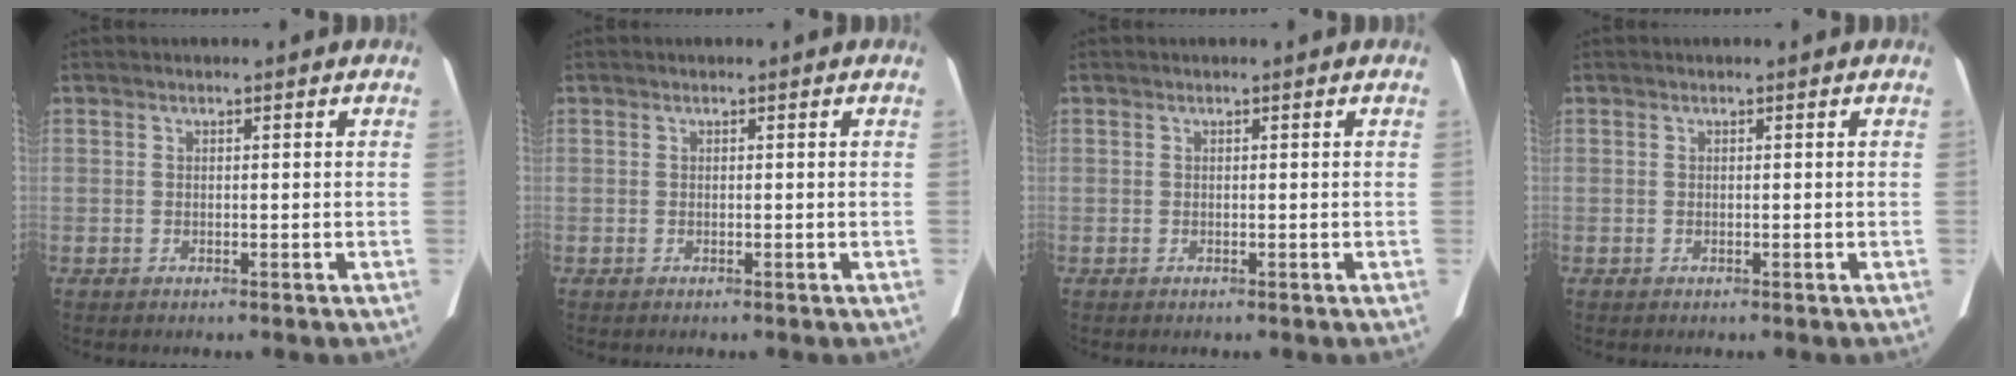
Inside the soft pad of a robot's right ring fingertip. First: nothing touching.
{"total": 0.0}
{"total": 0.0}
{"total": 0.0}